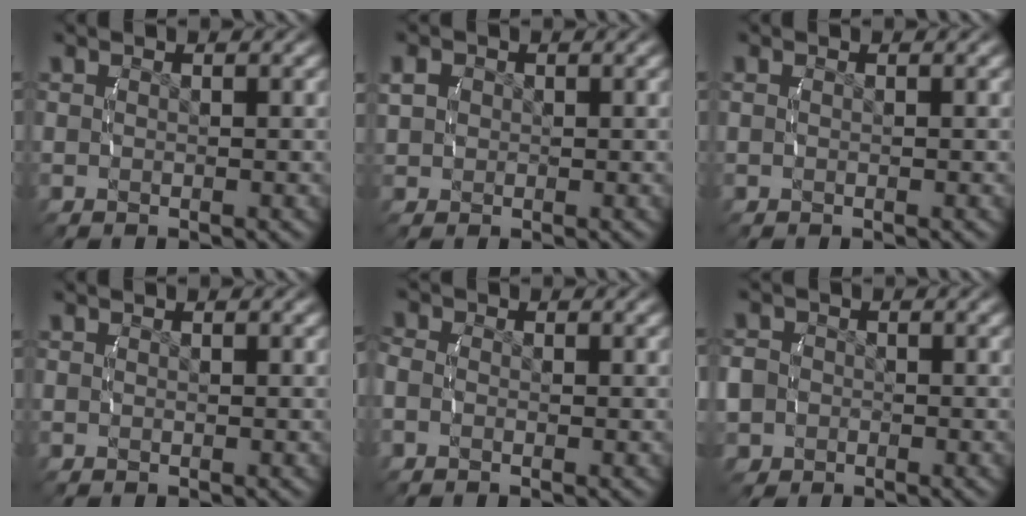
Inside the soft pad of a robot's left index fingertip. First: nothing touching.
{"total": 1.8, "force": [0.4, 1.6, 0.8], "torque": [-0.020, -0.005, 0.015]}
{"total": 0.0}
{"total": 0.0}
{"total": 1.5, "force": [-0.4, 1.2, 0.8], "torque": [-0.026, -0.003, -0.012]}
{"total": 5.0, "force": [-1.5, 4.5, 1.5], "torque": [-0.048, -0.026, -0.020]}